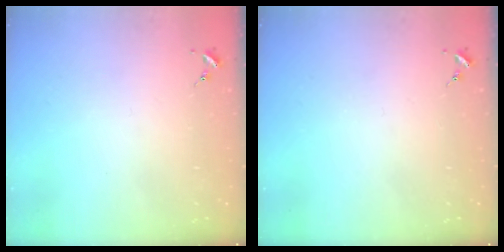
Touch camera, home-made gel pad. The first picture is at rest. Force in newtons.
{"total": 0.0}